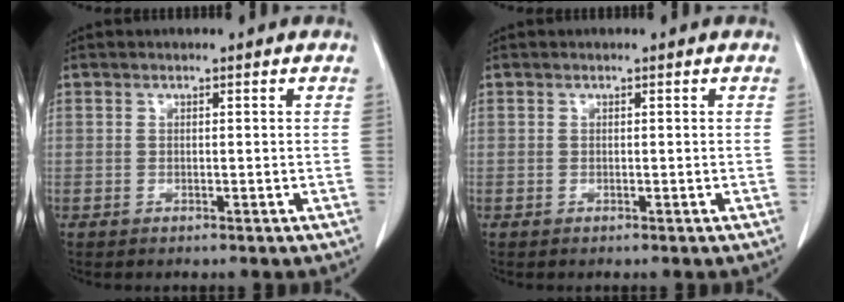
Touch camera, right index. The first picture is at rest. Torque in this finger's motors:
{"motor_torque": [0.00, 0.00, 0.00, 0.00]}